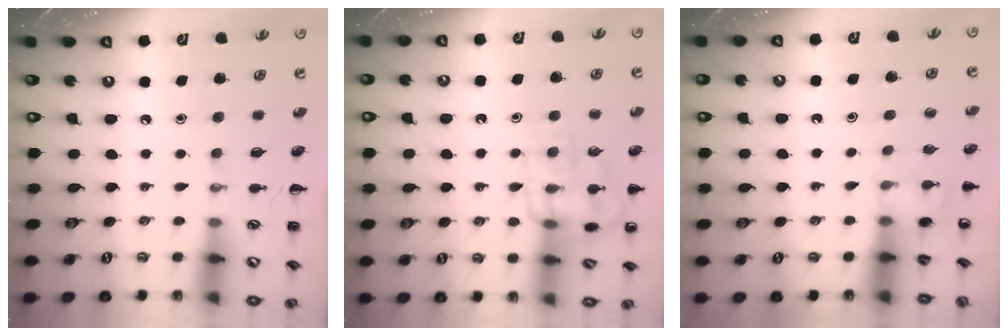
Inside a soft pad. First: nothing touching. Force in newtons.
{"total": 14.4, "press": 14.3, "slide": 1.4}
{"total": 3.6, "press": 3.5, "slide": 1.1}